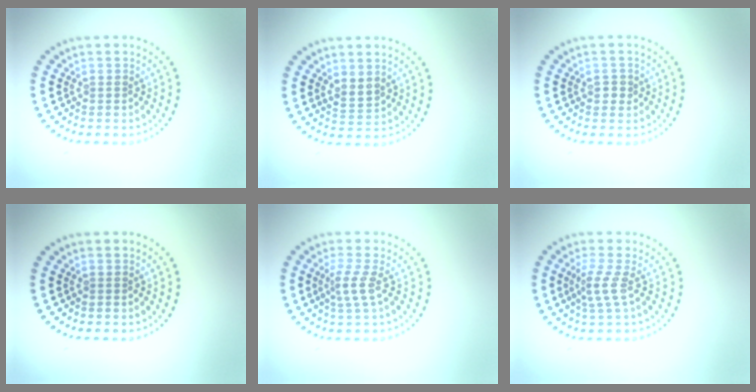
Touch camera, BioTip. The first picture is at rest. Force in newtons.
{"total": 1.9, "press": 1.8, "slide": 0.7}
{"total": 1.1, "press": 1.1, "slide": 0.4}
{"total": 0.0}
{"total": 2.1, "press": 1.4, "slide": 1.5}
{"total": 2.2, "press": 1.5, "slide": 1.6}